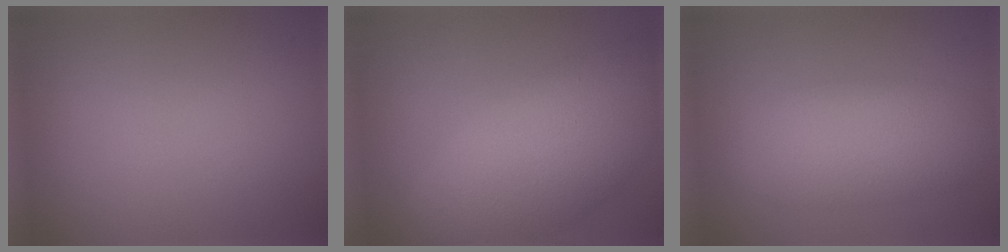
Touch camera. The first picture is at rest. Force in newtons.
{"total": 10.1, "press": 10.1, "slide": 0.2}
{"total": 5.4, "press": 5.4, "slide": 0.2}